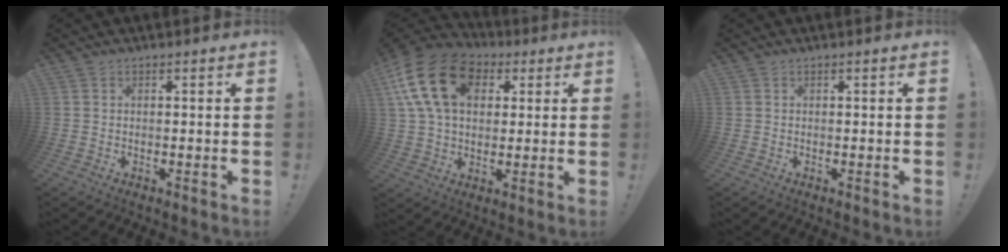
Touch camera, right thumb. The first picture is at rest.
{"total": 19.9, "force": [6.4, 13.7, 13.0], "torque": [-0.235, -0.004, 0.117]}
{"total": 0.0}